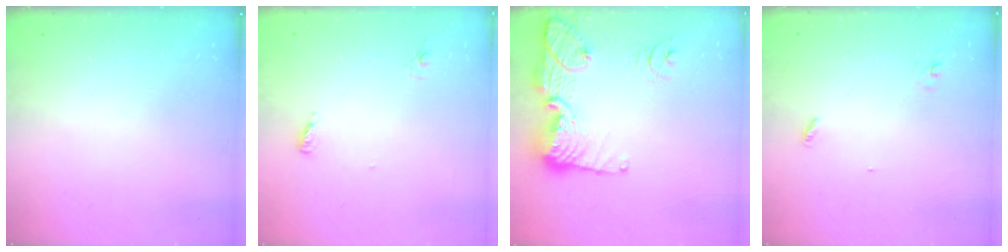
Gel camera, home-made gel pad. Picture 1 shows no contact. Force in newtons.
{"total": 4.7, "press": 4.5, "slide": 1.1}
{"total": 17.6, "press": 17.3, "slide": 3.3}
{"total": 2.8, "press": 2.8, "slide": 0.3}